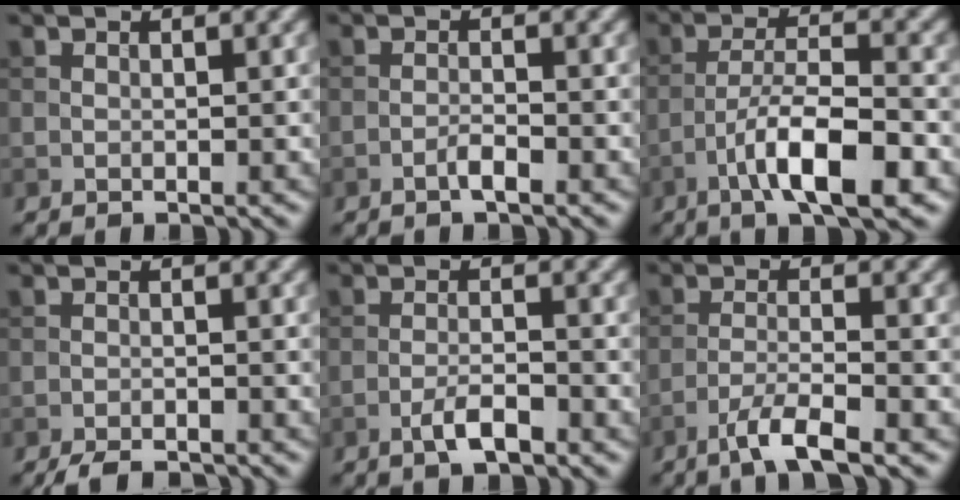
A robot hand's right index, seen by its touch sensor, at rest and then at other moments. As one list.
[{"total": 1.4, "force": [-0.9, 0.2, 1.0], "torque": [-0.019, 0.004, -0.019]}, {"total": 7.6, "force": [-3.9, 2.0, 6.3], "torque": [-0.106, 0.010, -0.069]}, {"total": 3.3, "force": [-2.9, 0.6, 1.4], "torque": [-0.022, -0.006, -0.051]}, {"total": 2.6, "force": [-1.6, 0.6, 2.0], "torque": [-0.037, 0.003, -0.033]}, {"total": 3.9, "force": [-2.7, 0.5, 2.9], "torque": [-0.054, 0.003, -0.060]}]